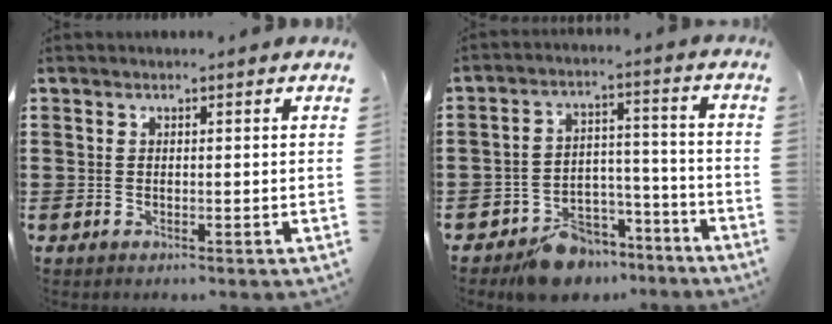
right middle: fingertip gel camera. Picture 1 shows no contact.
{"total": 8.7, "force": [-7.6, 3.7, 2.2], "torque": [-0.019, 0.045, -0.135]}